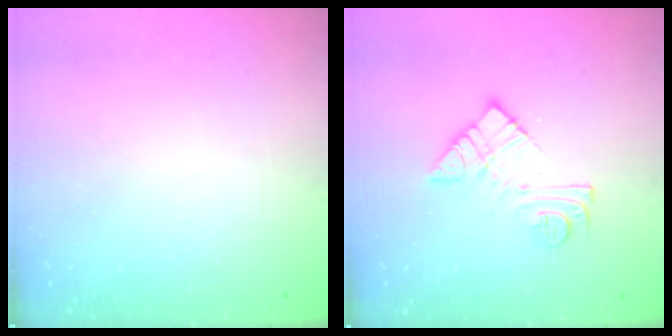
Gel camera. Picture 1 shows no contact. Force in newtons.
{"total": 11.3, "press": 11.3, "slide": 0.4}